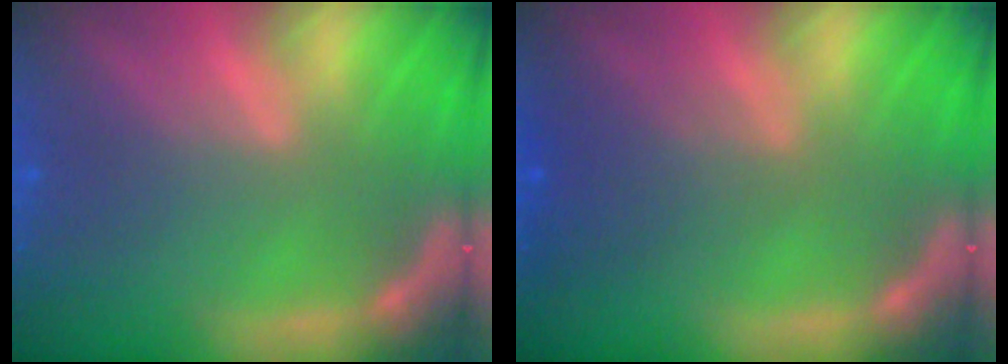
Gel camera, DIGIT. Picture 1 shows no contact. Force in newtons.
{"total": 2.9}